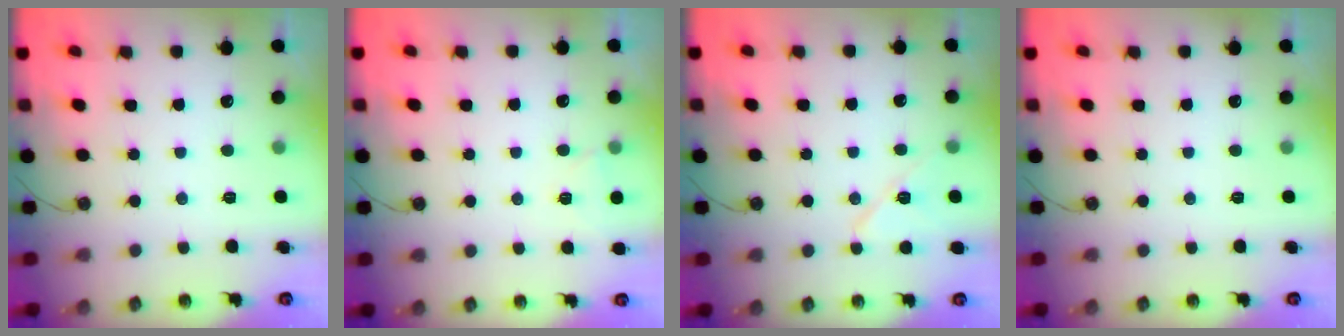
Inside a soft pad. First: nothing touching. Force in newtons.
{"total": 3.9, "press": 3.7, "slide": 1.0}
{"total": 8.9, "press": 8.9, "slide": 1.1}
{"total": 0.0}